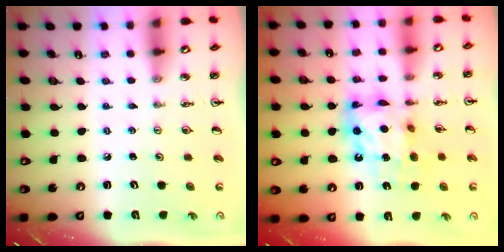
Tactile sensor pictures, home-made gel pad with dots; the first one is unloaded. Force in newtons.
{"total": 12.4, "press": 12.4, "slide": 1.1}